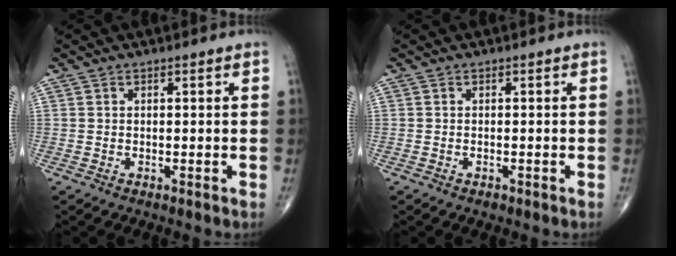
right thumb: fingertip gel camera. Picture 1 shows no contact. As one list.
[{"total": 0.8, "force": [-0.5, 0.4, 0.4], "torque": [-0.007, 0.000, -0.005]}]